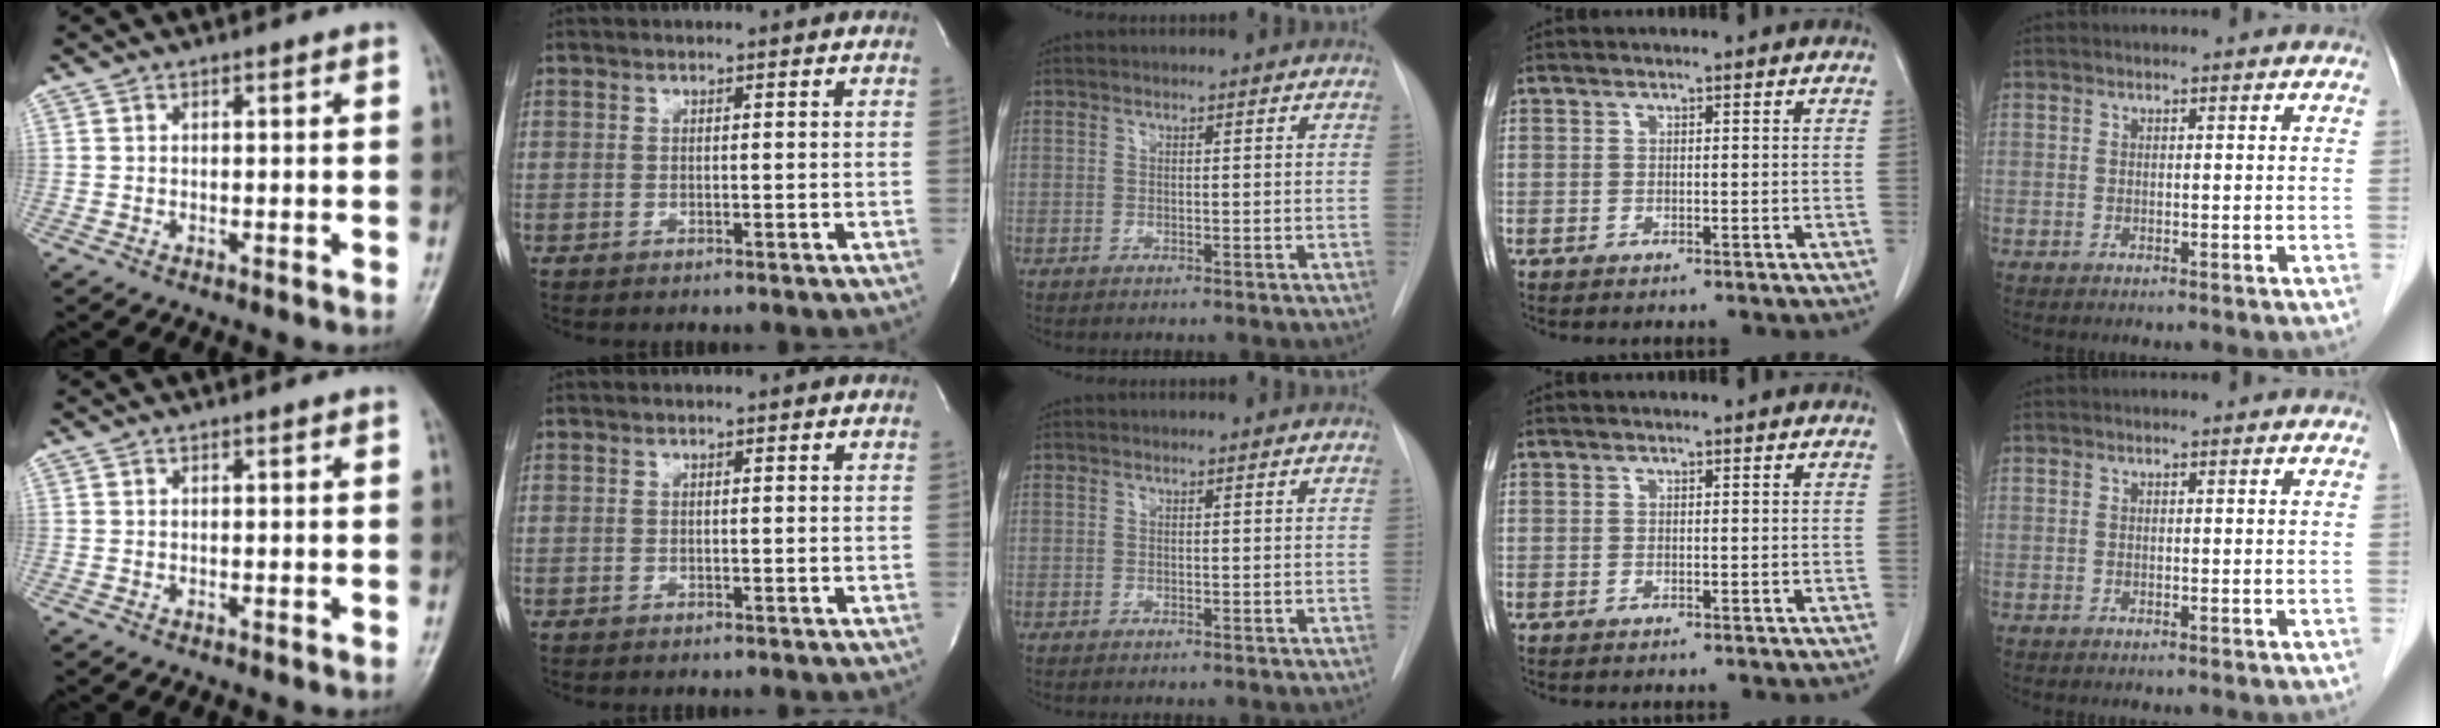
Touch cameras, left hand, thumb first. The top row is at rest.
{}